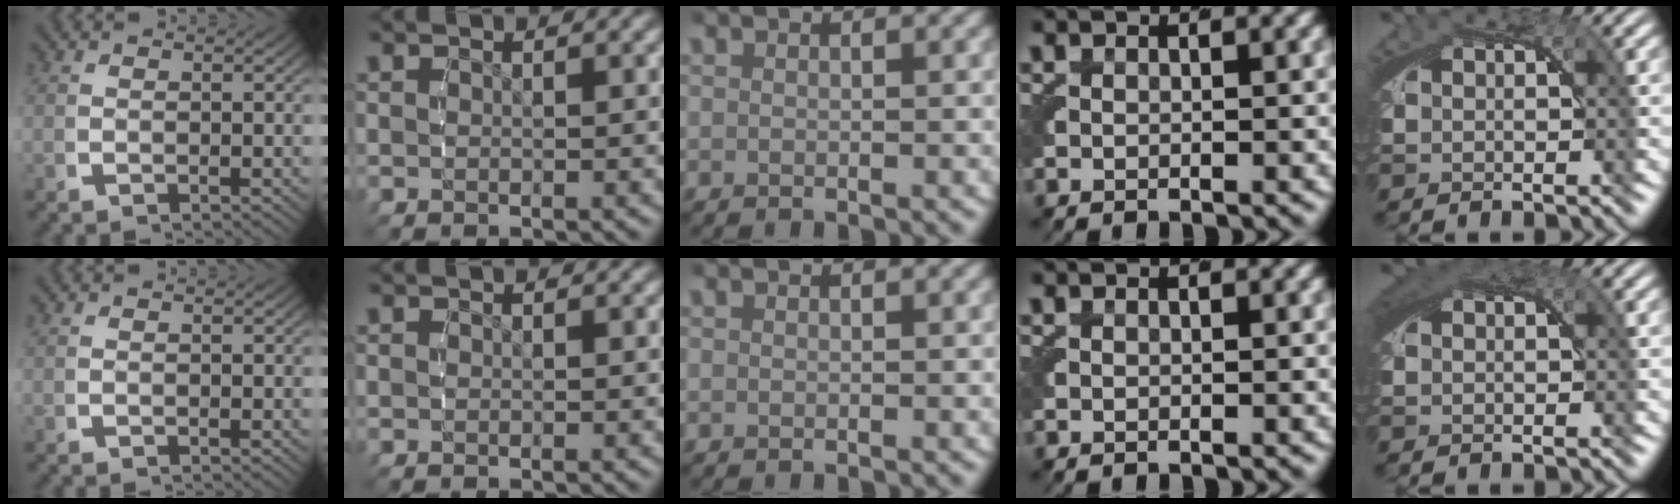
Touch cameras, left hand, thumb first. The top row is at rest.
{"little": {"total": 1.7, "force": [0.6, 1.0, 1.3], "torque": [-0.026, -0.002, 0.010]}}